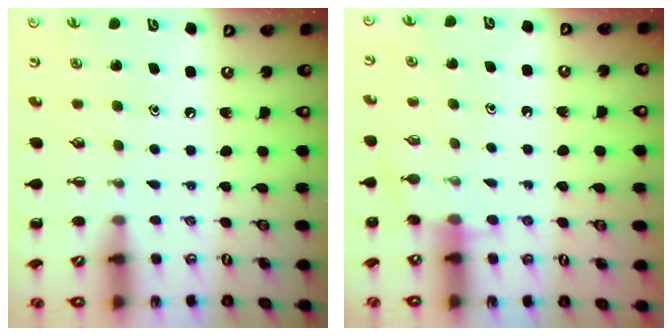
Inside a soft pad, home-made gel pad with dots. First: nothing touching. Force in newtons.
{"total": 6.3, "press": 6.2, "slide": 1.4}